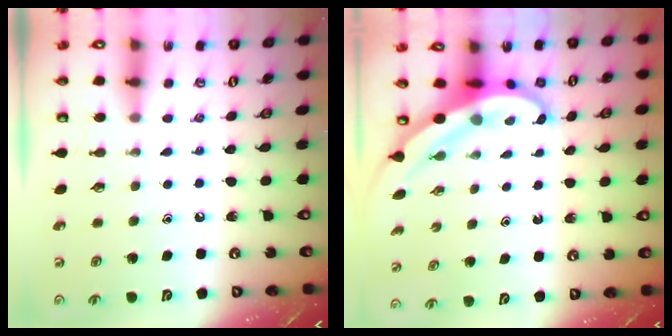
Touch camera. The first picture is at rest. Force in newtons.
{"total": 4.5, "press": 4.5, "slide": 0.7}